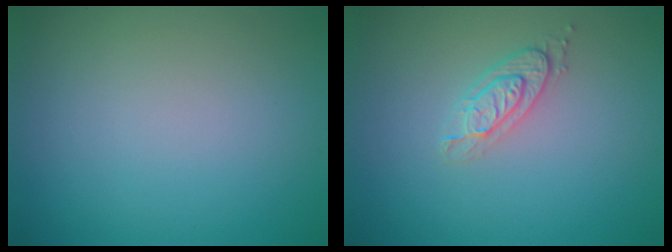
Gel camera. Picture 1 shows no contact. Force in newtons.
{"total": 2.1, "press": 1.9, "slide": 0.8}